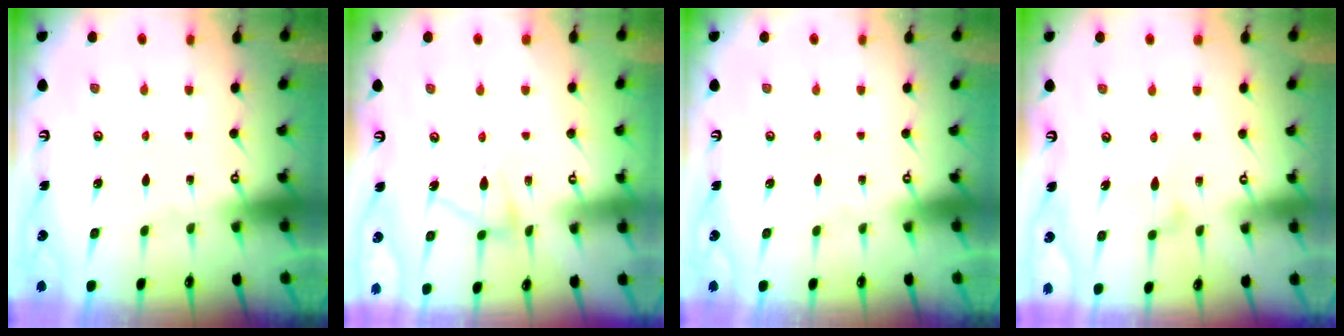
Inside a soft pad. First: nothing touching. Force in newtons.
{"total": 10.2, "press": 10.1, "slide": 0.6}
{"total": 0.0}
{"total": 10.3, "press": 10.3, "slide": 0.4}